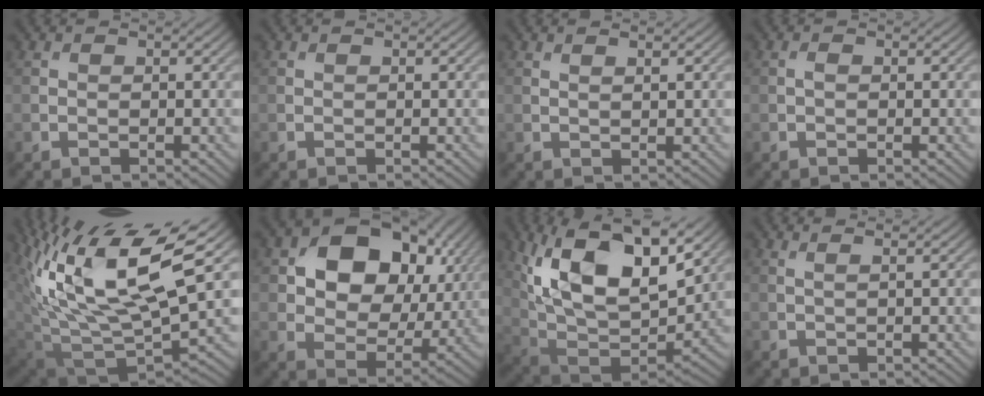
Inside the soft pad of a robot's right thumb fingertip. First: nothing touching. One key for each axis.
{"total": 0.0}
{"total": 1.0, "fx": 0.7, "fy": 0.0, "fz": 0.7, "tx": -0.012, "ty": 0.000, "tz": 0.012}
{"total": 0.5, "fx": 0.0, "fy": 0.2, "fz": 0.5, "tx": -0.013, "ty": 0.002, "tz": 0.000}
{"total": 16.4, "fx": 7.3, "fy": 6.0, "fz": 13.3, "tx": -0.282, "ty": 0.010, "tz": 0.138}
{"total": 14.9, "fx": 5.2, "fy": 10.3, "fz": 9.5, "tx": -0.169, "ty": 0.013, "tz": 0.085}
{"total": 17.4, "fx": 7.5, "fy": 8.8, "fz": 13.0, "tx": -0.256, "ty": 0.019, "tz": 0.132}
{"total": 1.5, "fx": 0.8, "fy": 0.3, "fz": 1.2, "tx": -0.013, "ty": 0.003, "tz": 0.003}